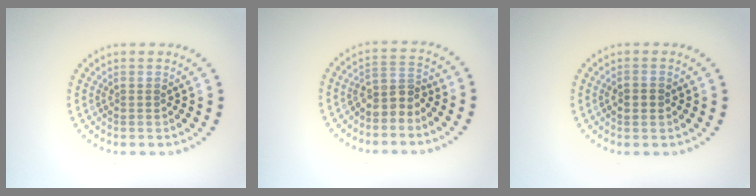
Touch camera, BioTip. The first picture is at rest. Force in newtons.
{"total": 2.5, "press": 1.9, "slide": 1.6}
{"total": 1.8, "press": 1.8, "slide": 0.0}